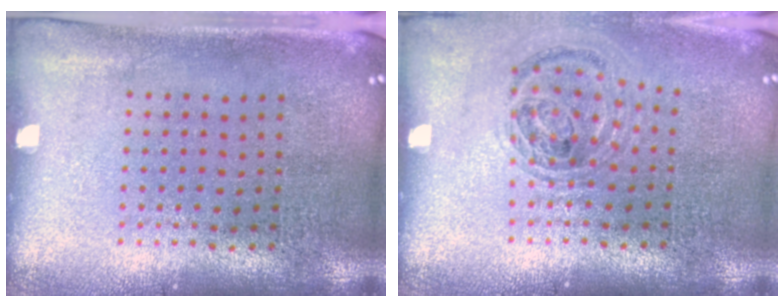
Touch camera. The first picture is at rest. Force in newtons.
{"total": 0.9, "press": 0.9, "slide": 0.2}